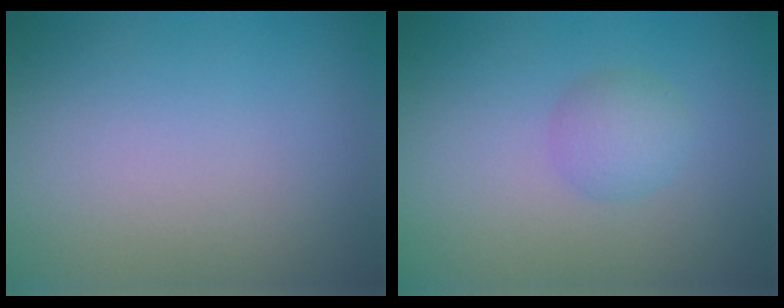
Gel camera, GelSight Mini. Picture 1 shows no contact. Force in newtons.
{"total": 2.1, "press": 2.1, "slide": 0.0}